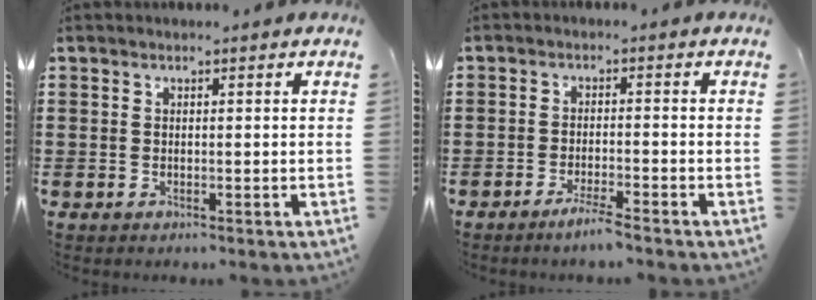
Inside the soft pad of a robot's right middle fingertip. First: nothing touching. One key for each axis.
{"total": 3.0, "fx": -2.4, "fy": -0.1, "fz": 1.7, "tx": -0.026, "ty": 0.002, "tz": -0.043}